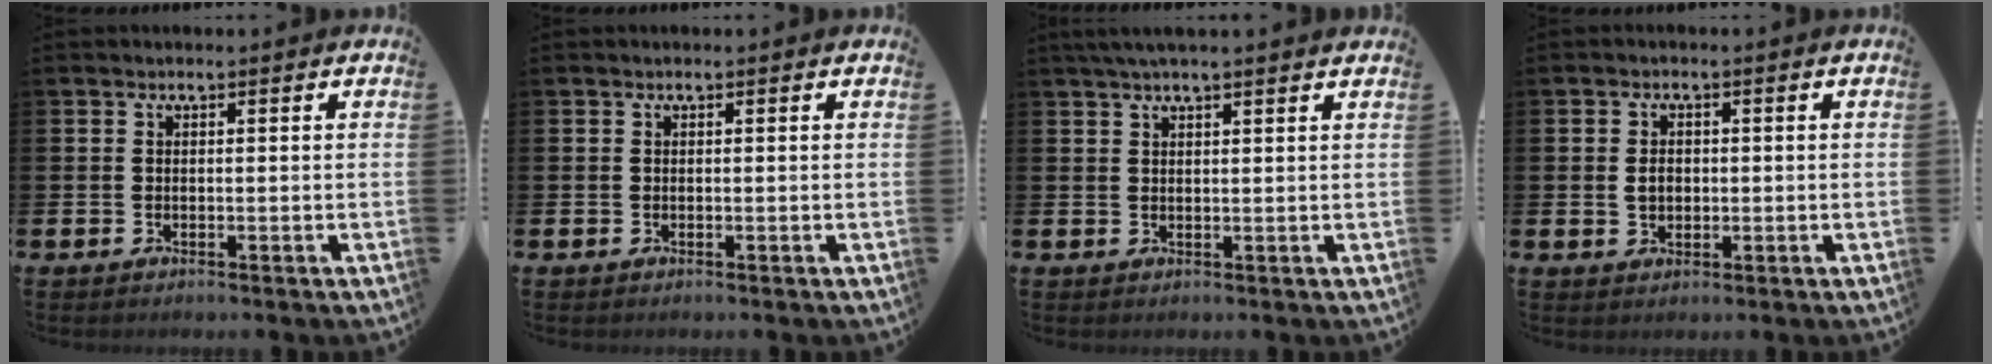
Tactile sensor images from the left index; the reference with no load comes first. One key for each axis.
{"total": 0.0}
{"total": 2.6, "fx": 2.3, "fy": 0.0, "fz": 1.3, "tx": -0.025, "ty": -0.001, "tz": 0.041}
{"total": 2.2, "fx": 0.1, "fy": 1.7, "fz": 1.4, "tx": -0.016, "ty": 0.004, "tz": -0.003}